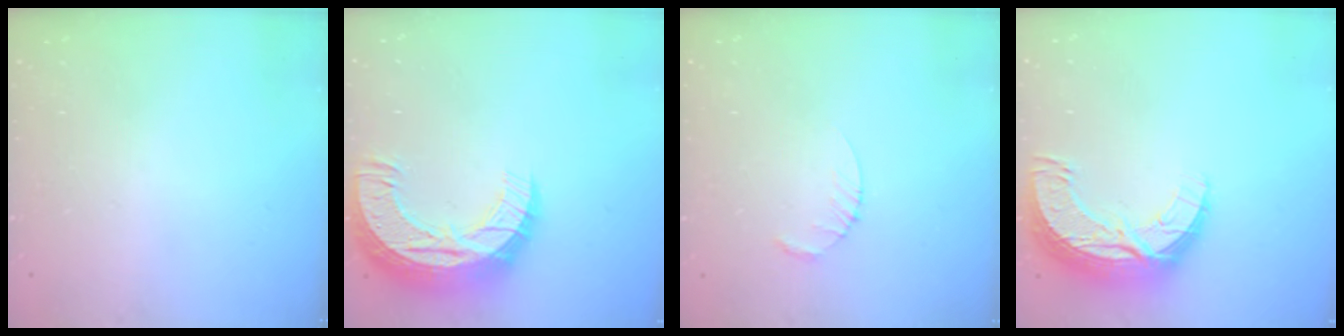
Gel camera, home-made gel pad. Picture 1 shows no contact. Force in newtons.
{"total": 16.4, "press": 16.4, "slide": 1.0}
{"total": 2.5, "press": 2.5, "slide": 0.3}
{"total": 12.7, "press": 12.6, "slide": 0.9}